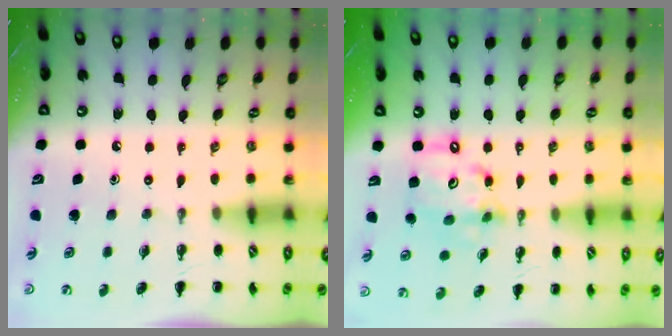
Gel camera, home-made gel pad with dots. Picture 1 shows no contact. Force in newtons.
{"total": 12.8, "press": 12.4, "slide": 3.1}